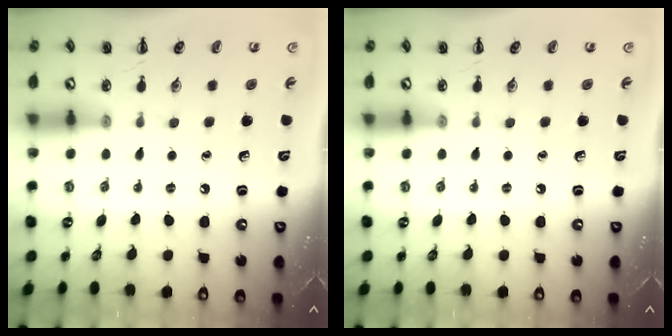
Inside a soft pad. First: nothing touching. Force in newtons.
{"total": 0.0}